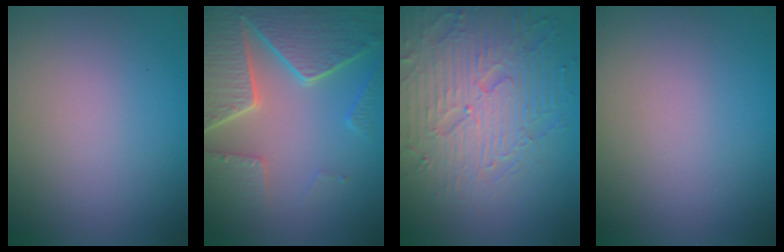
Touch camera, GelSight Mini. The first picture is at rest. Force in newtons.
{"total": 8.3, "press": 6.2, "slide": 5.6}
{"total": 8.0, "press": 6.1, "slide": 5.2}
{"total": 0.0}